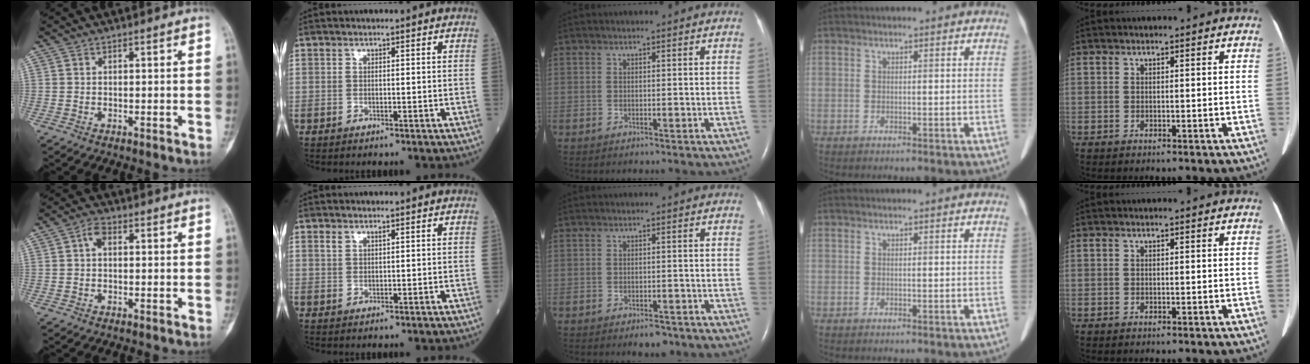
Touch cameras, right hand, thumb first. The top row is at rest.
{"thumb": {"total": 2.6, "force": [0.3, 1.7, 1.9], "torque": [-0.027, 0.008, -0.001]}, "index": {"total": 1.3, "force": [0.9, 0.5, 0.8], "torque": [-0.020, 0.010, 0.020]}, "middle": {"total": 2.4, "force": [-1.7, 1.0, 1.4], "torque": [-0.021, -0.001, -0.016]}}